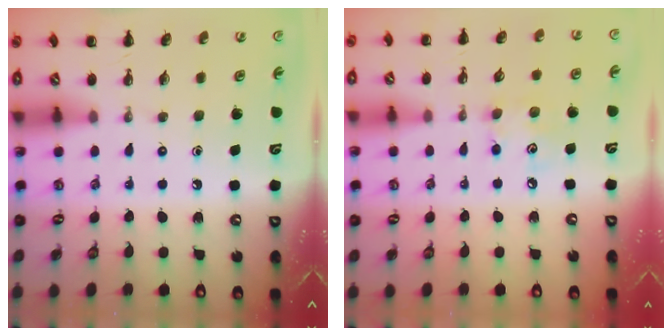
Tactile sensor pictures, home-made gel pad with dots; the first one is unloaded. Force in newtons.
{"total": 4.2, "press": 4.1, "slide": 0.5}